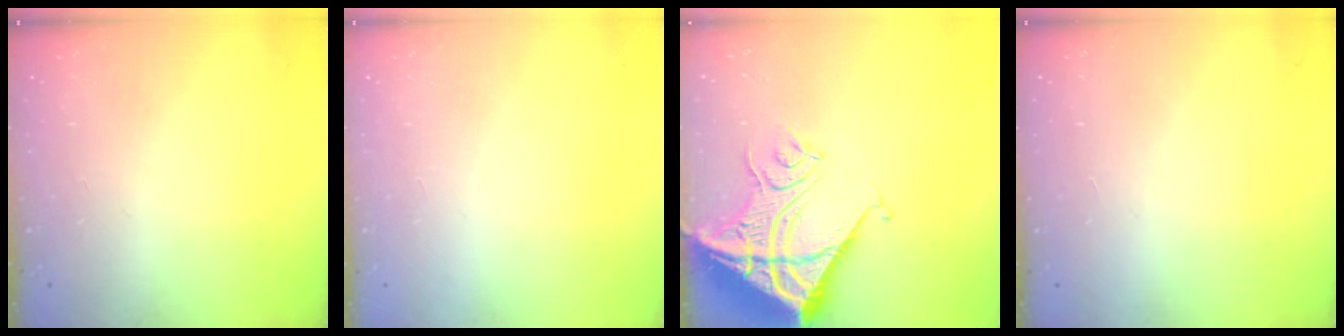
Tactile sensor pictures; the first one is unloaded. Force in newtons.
{"total": 1.5, "press": 1.5, "slide": 0.1}
{"total": 18.3, "press": 18.1, "slide": 2.4}
{"total": 1.5, "press": 1.5, "slide": 0.1}